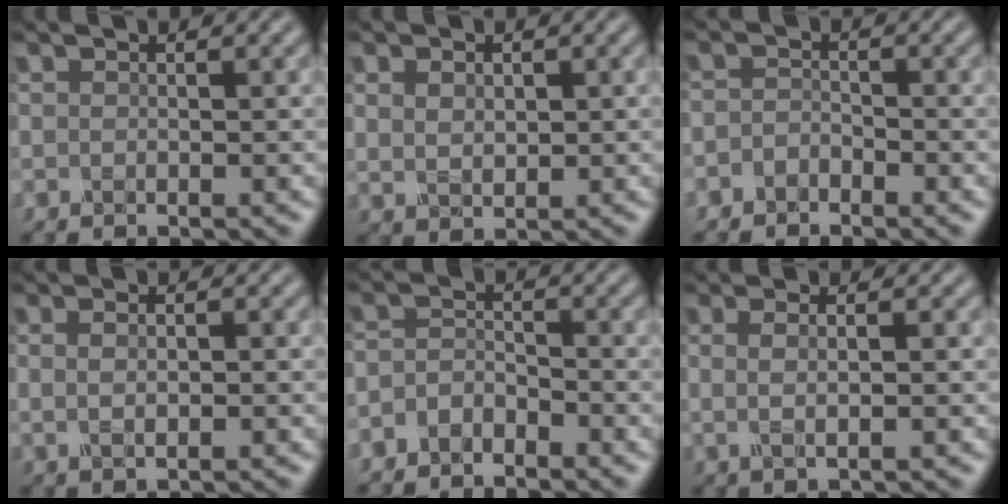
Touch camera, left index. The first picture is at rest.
{"total": 2.0, "force": [0.6, 1.4, 1.3], "torque": [-0.027, -0.002, 0.015]}
{"total": 1.3, "force": [-1.1, 0.7, 0.4], "torque": [-0.006, 0.004, -0.025]}
{"total": 3.2, "force": [0.6, 1.9, 2.5], "torque": [-0.033, 0.013, -0.002]}
{"total": 2.0, "force": [-1.5, 1.1, 0.8], "torque": [-0.016, 0.006, -0.036]}
{"total": 2.4, "force": [0.4, 0.9, 2.2], "torque": [-0.039, -0.003, 0.003]}